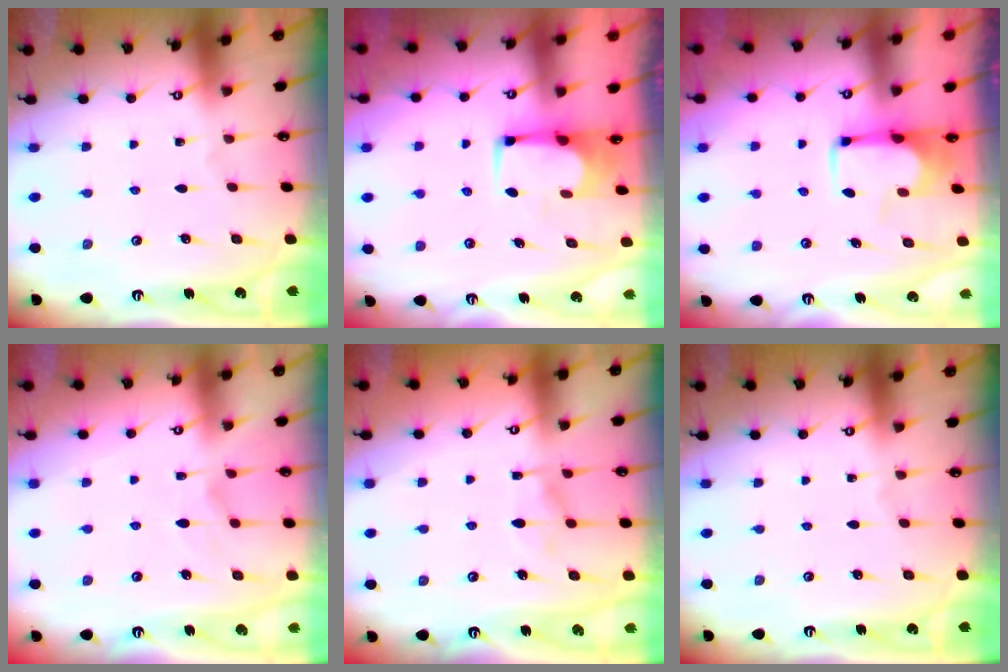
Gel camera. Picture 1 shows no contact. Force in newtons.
{"total": 1.8, "press": 1.7, "slide": 0.3}
{"total": 3.1, "press": 3.1, "slide": 0.5}
{"total": 2.0, "press": 1.6, "slide": 1.1}
{"total": 6.5, "press": 6.5, "slide": 1.0}
{"total": 0.0}